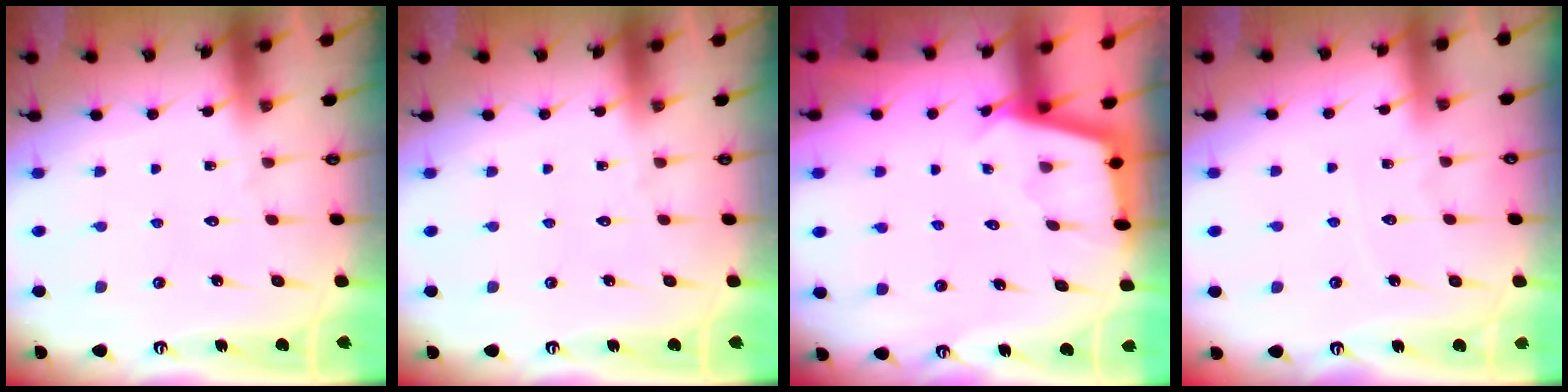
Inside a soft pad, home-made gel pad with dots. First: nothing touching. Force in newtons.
{"total": 0.0}
{"total": 2.2, "press": 2.2, "slide": 0.1}
{"total": 2.4, "press": 2.4, "slide": 0.4}